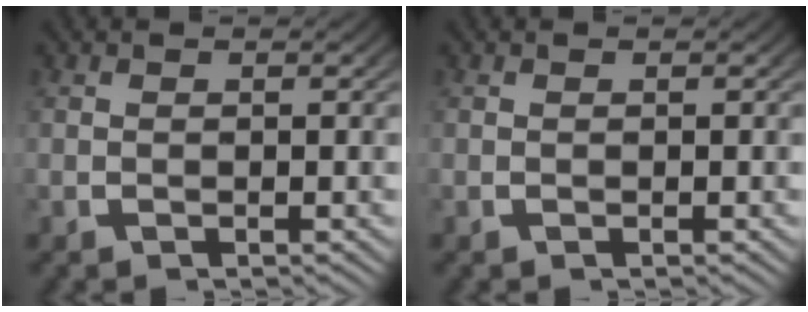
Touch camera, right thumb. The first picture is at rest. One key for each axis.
{"total": 0.0}